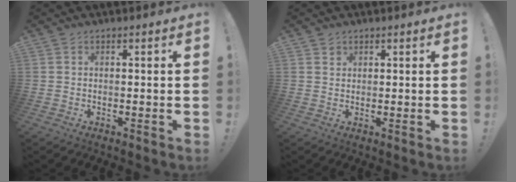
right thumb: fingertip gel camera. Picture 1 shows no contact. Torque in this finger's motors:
{"motor_torque": [-0.20, 0.06, -0.20, 0.13, -0.02]}